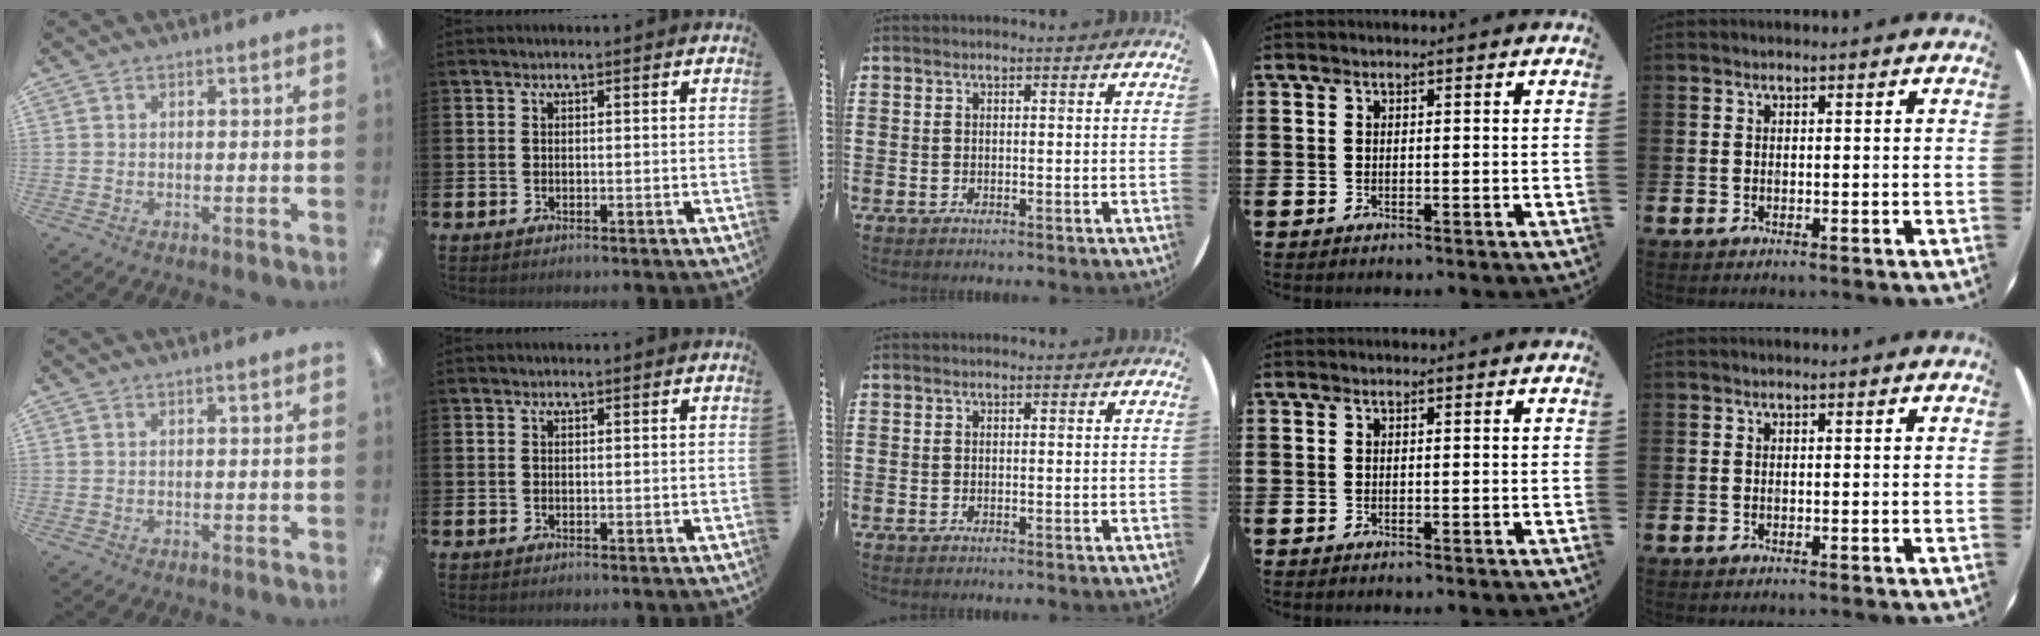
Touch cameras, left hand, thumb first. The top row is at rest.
{}